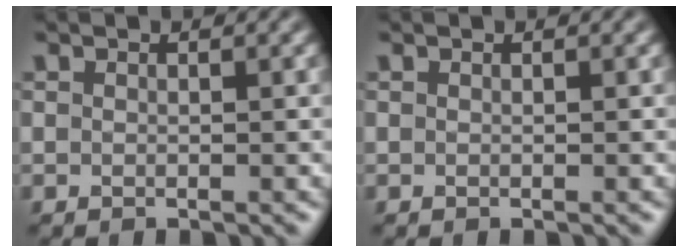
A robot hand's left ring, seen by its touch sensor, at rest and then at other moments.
{"total": 0.0}